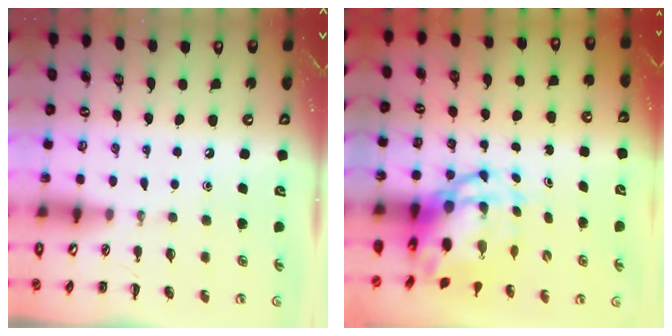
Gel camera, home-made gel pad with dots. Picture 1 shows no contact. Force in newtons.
{"total": 8.1, "press": 7.8, "slide": 2.0}